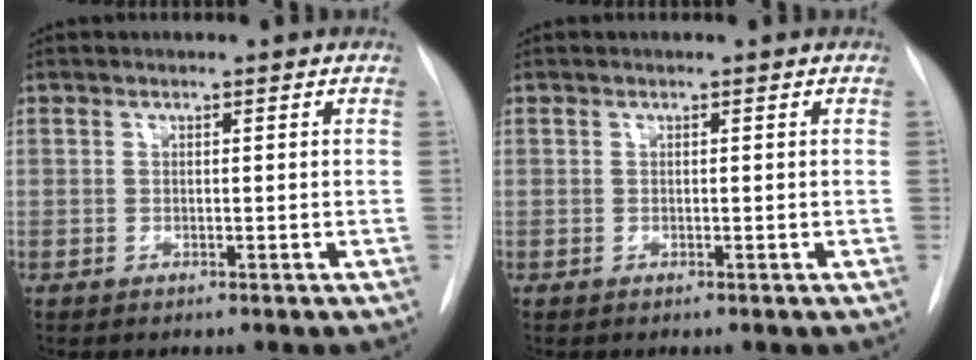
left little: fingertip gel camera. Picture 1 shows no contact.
{"total": 0.0}